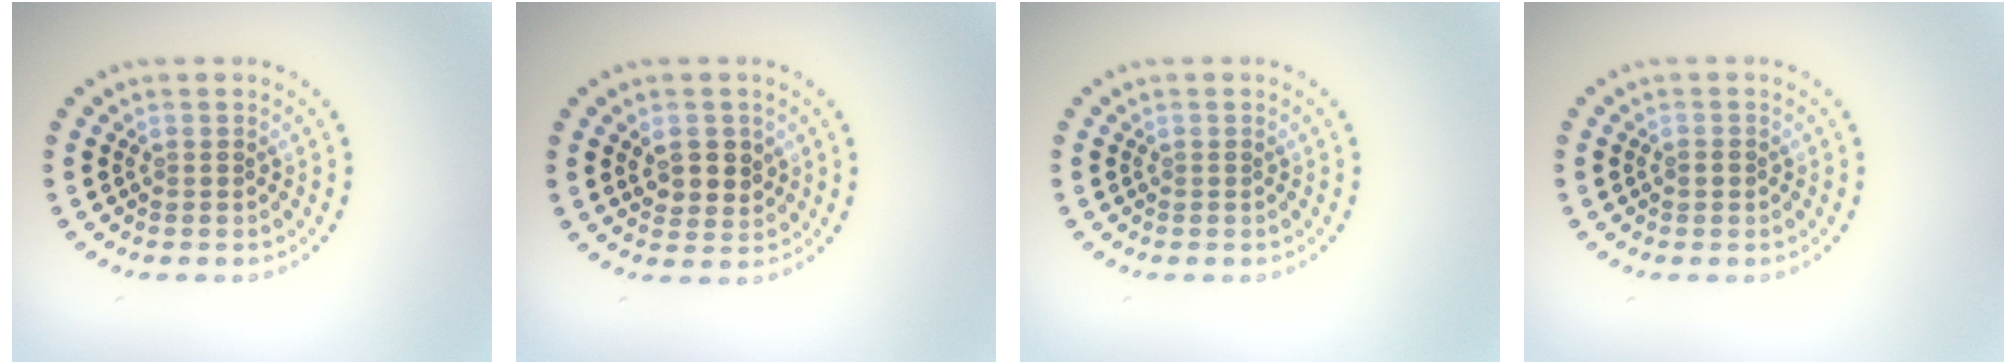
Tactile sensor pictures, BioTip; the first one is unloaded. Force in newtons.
{"total": 2.8, "press": 2.7, "slide": 0.8}
{"total": 0.0}
{"total": 1.0, "press": 1.0, "slide": 0.2}